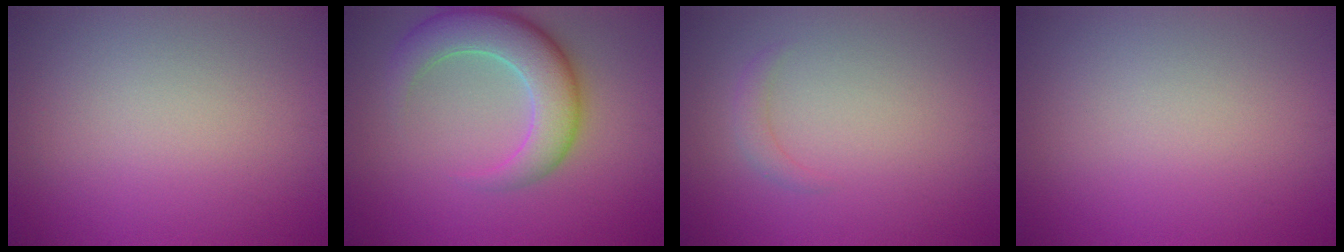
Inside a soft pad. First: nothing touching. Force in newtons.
{"total": 6.5, "press": 6.5, "slide": 0.5}
{"total": 1.1, "press": 1.1, "slide": 0.1}
{"total": 0.0}